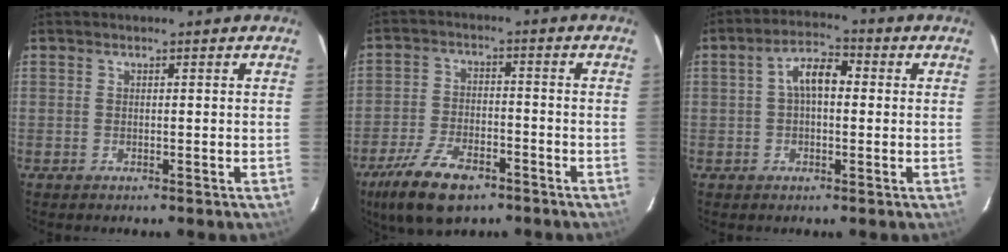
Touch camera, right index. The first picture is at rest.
{"total": 12.5, "force": [-8.1, 5.6, 7.7], "torque": [-0.178, -0.016, -0.146]}
{"total": 6.1, "force": [0.5, 3.2, 5.2], "torque": [-0.097, 0.022, 0.008]}